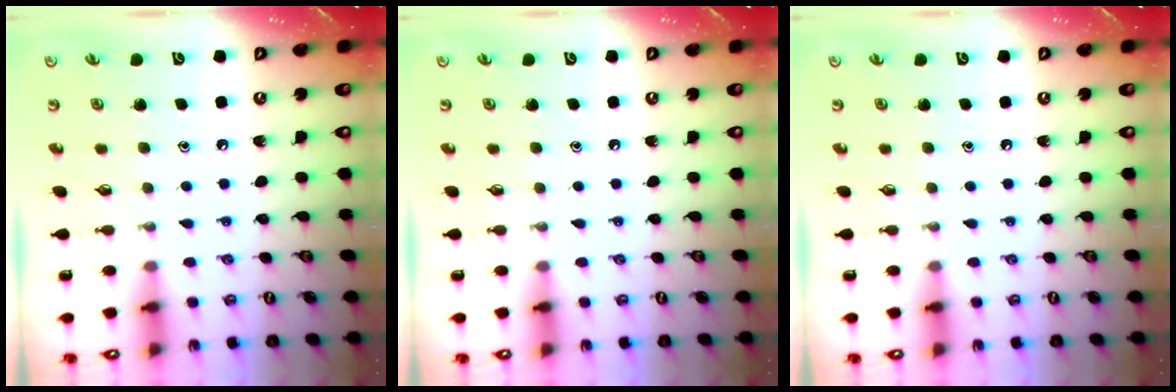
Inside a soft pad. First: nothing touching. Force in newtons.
{"total": 0.0}
{"total": 0.0}